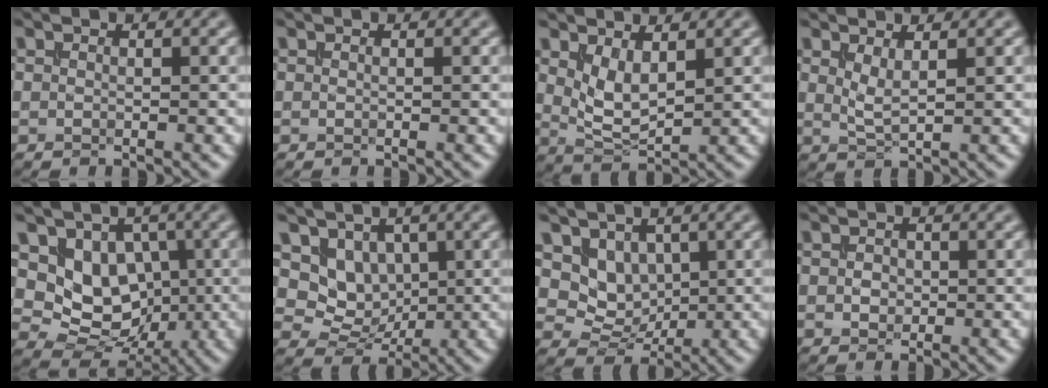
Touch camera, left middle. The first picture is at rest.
{"total": 0.0}
{"total": 3.2, "force": [1.3, 1.5, 2.5], "torque": [-0.060, -0.010, 0.031]}
{"total": 1.6, "force": [0.9, 0.3, 1.3], "torque": [-0.034, -0.006, 0.021]}
{"total": 6.7, "force": [0.8, 5.5, 3.8], "torque": [-0.060, -0.013, 0.004]}
{"total": 4.8, "force": [1.3, 3.9, 2.4], "torque": [-0.039, -0.014, 0.016]}
{"total": 4.3, "force": [1.3, 3.5, 2.2], "torque": [-0.039, -0.014, 0.020]}
{"total": 1.2, "force": [-0.1, 1.0, 0.6], "torque": [-0.013, 0.000, -0.004]}